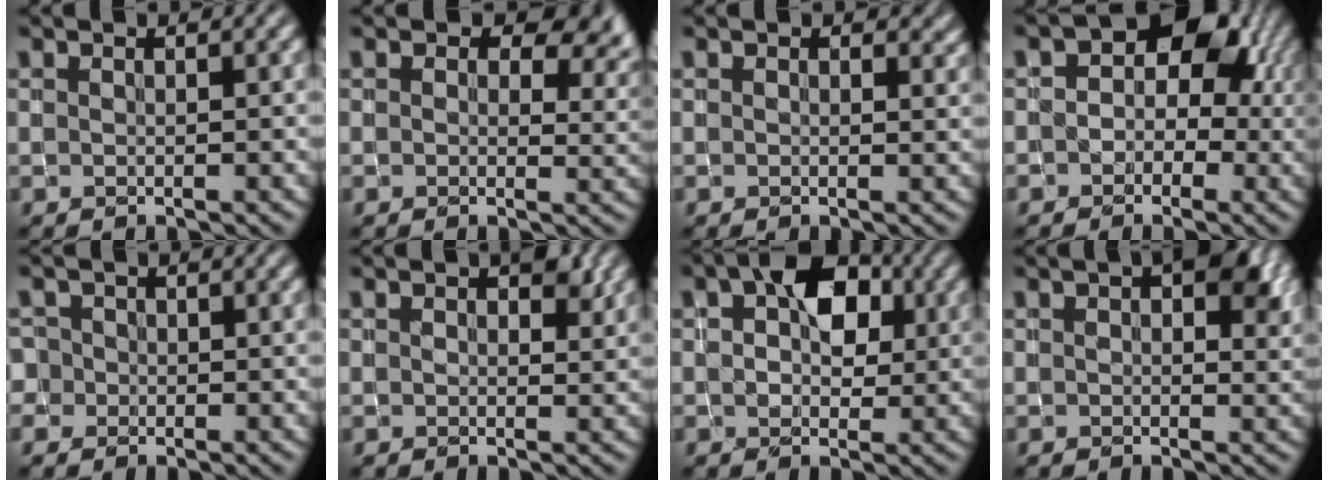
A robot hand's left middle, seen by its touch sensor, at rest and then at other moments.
{"total": 6.0, "force": [2.6, 3.9, 3.7], "torque": [-0.049, -0.002, 0.038]}
{"total": 1.8, "force": [1.1, 1.2, 0.8], "torque": [-0.012, -0.001, 0.013]}
{"total": 5.7, "force": [0.3, 4.4, 3.6], "torque": [0.007, 0.018, -0.020]}
{"total": 1.9, "force": [0.1, 1.9, 0.3], "torque": [0.005, 0.015, -0.002]}
{"total": 2.3, "force": [1.0, 1.3, 1.6], "torque": [-0.020, 0.002, 0.020]}
{"total": 5.7, "force": [1.3, 3.8, 4.0], "torque": [-0.064, 0.010, 0.012]}
{"total": 5.2, "force": [1.9, 2.9, 3.9], "torque": [-0.035, 0.010, 0.019]}